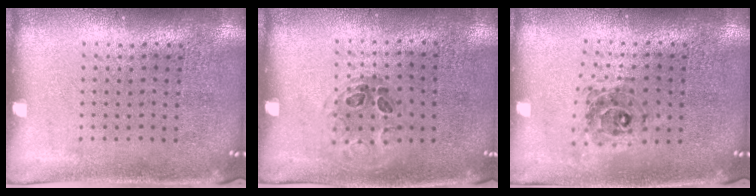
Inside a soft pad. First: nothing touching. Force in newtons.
{"total": 0.9, "press": 0.6, "slide": 0.7}
{"total": 0.6, "press": 0.6, "slide": 0.2}